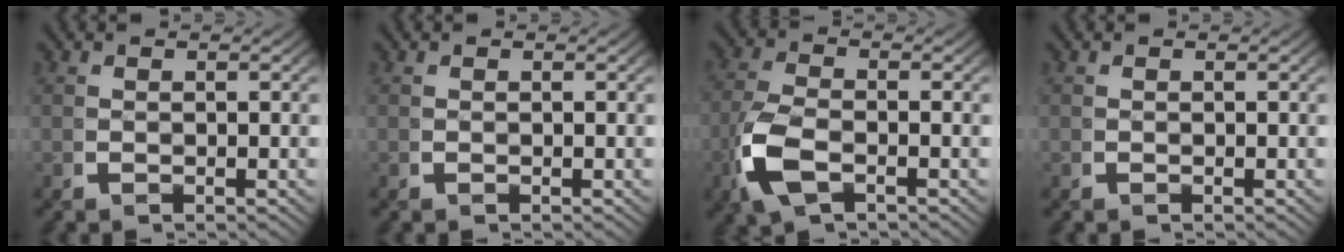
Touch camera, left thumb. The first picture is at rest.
{"total": 0.0}
{"total": 5.5, "force": [-1.6, 3.3, 4.1], "torque": [-0.112, -0.011, -0.029]}
{"total": 0.6, "force": [-0.3, 0.5, -0.2], "torque": [-0.001, -0.008, 0.001]}